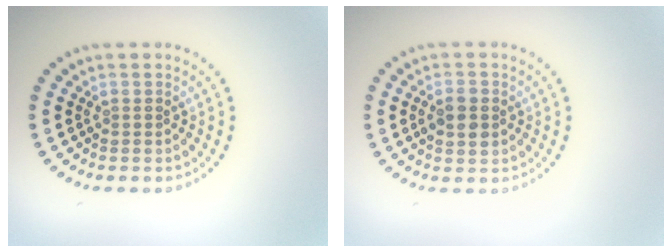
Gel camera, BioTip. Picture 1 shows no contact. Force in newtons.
{"total": 2.7, "press": 2.7, "slide": 0.0}